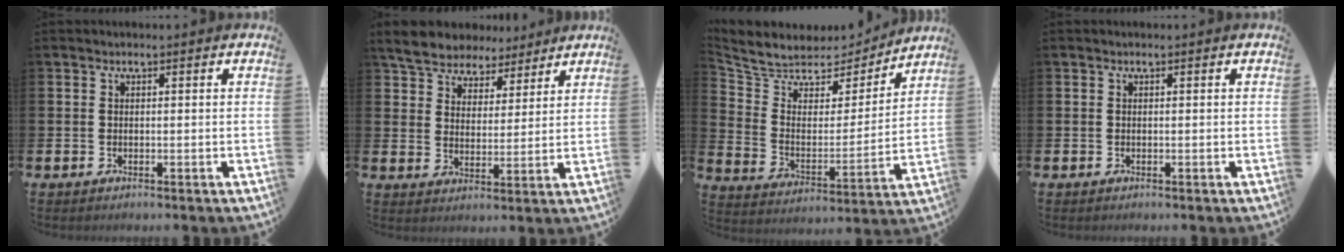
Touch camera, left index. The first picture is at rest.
{"total": 6.3, "force": [6.0, 2.0, 0.4], "torque": [-0.038, -0.034, 0.108]}
{"total": 6.7, "force": [6.1, 2.7, 0.5], "torque": [-0.061, -0.050, 0.103]}
{"total": 0.0}